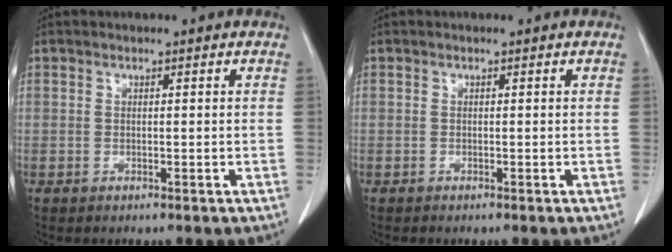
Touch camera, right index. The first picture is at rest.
{"total": 0.0}